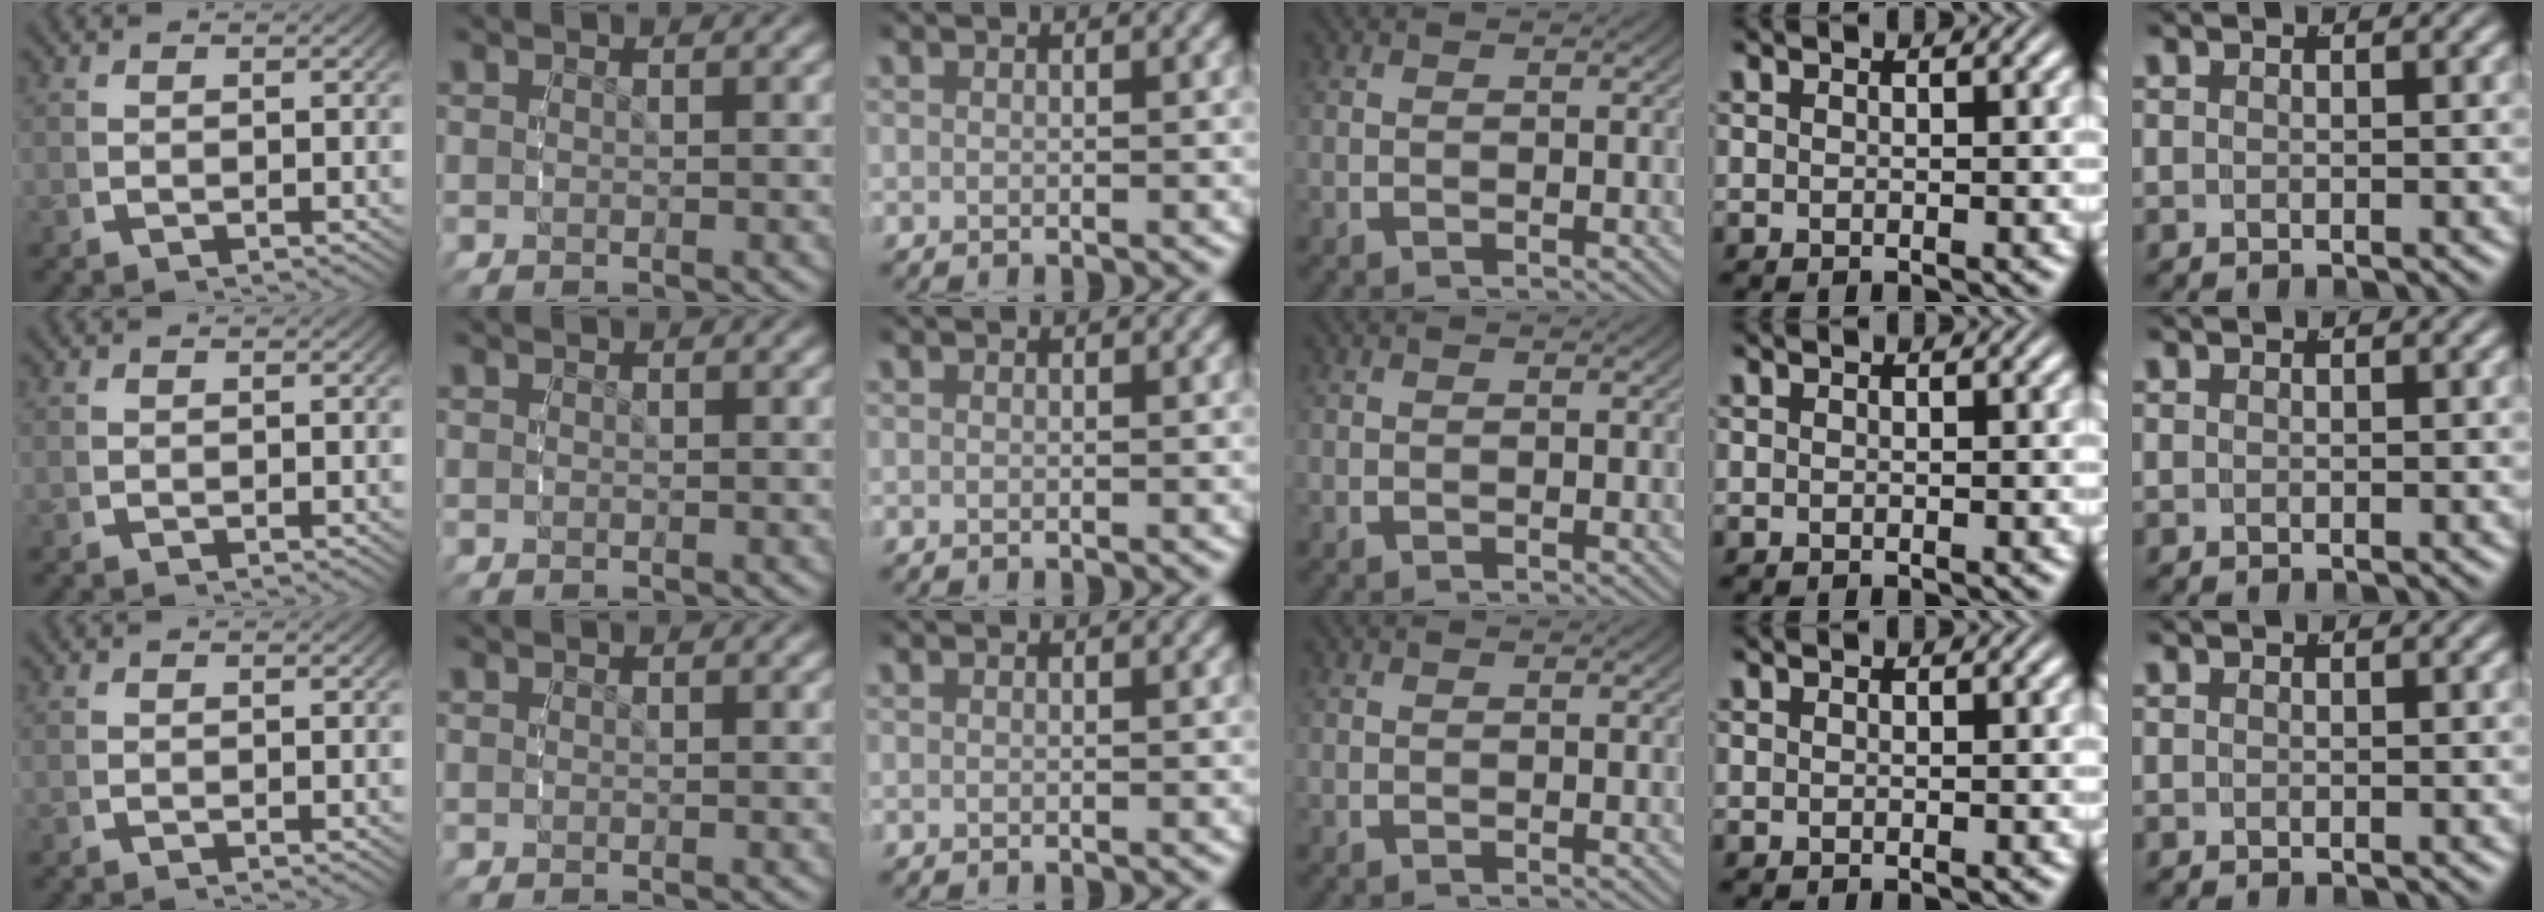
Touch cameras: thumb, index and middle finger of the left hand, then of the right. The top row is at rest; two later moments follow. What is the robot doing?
{"motion": "reach", "object": "backpack"}